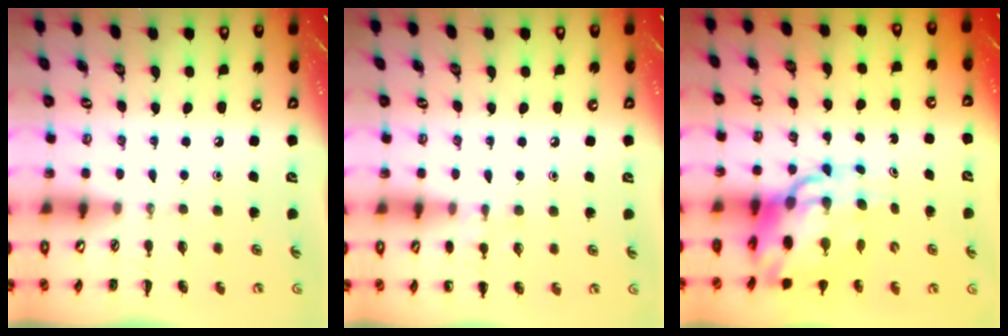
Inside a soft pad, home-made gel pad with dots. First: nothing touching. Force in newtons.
{"total": 5.9, "press": 5.7, "slide": 1.7}
{"total": 13.9, "press": 13.4, "slide": 3.8}